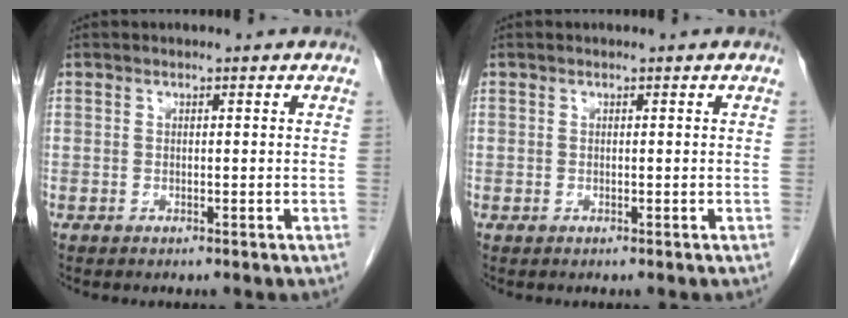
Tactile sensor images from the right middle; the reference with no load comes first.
{"total": 0.0}